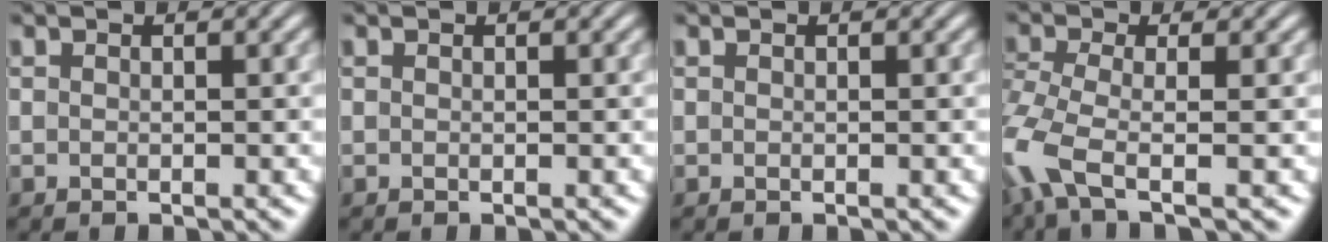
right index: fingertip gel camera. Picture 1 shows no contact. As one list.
[{"total": 0.0}, {"total": 0.0}, {"total": 4.6, "force": [-1.5, 2.2, 3.7], "torque": [-0.118, -0.031, -0.012]}]